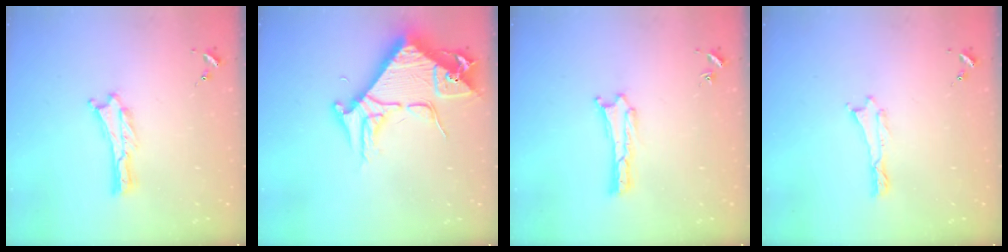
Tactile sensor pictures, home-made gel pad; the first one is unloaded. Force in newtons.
{"total": 9.8, "press": 9.8, "slide": 1.1}
{"total": 0.0}
{"total": 0.0}